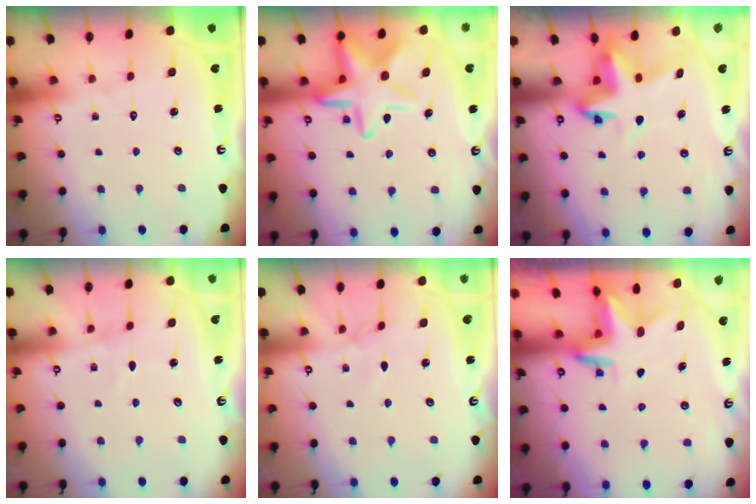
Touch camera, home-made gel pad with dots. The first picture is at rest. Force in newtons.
{"total": 15.3, "press": 15.2, "slide": 1.4}
{"total": 5.5, "press": 5.5, "slide": 0.3}
{"total": 2.6, "press": 2.6, "slide": 0.3}
{"total": 3.6, "press": 3.6, "slide": 0.5}
{"total": 3.0, "press": 3.0, "slide": 0.2}